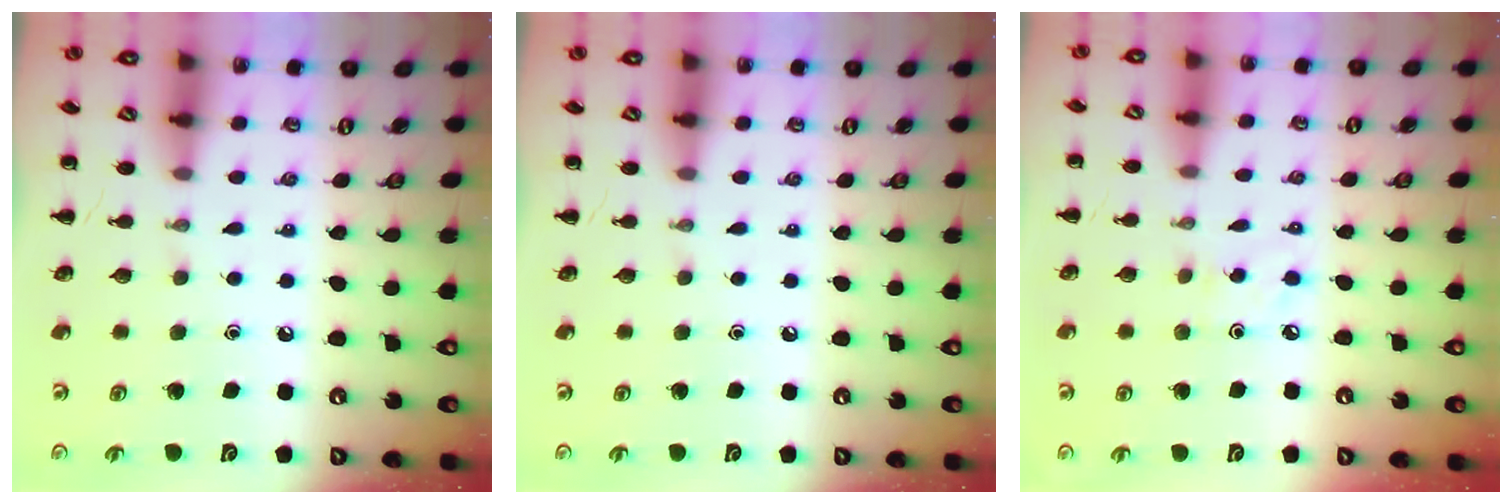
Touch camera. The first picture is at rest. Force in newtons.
{"total": 0.0}
{"total": 4.4, "press": 4.2, "slide": 1.1}